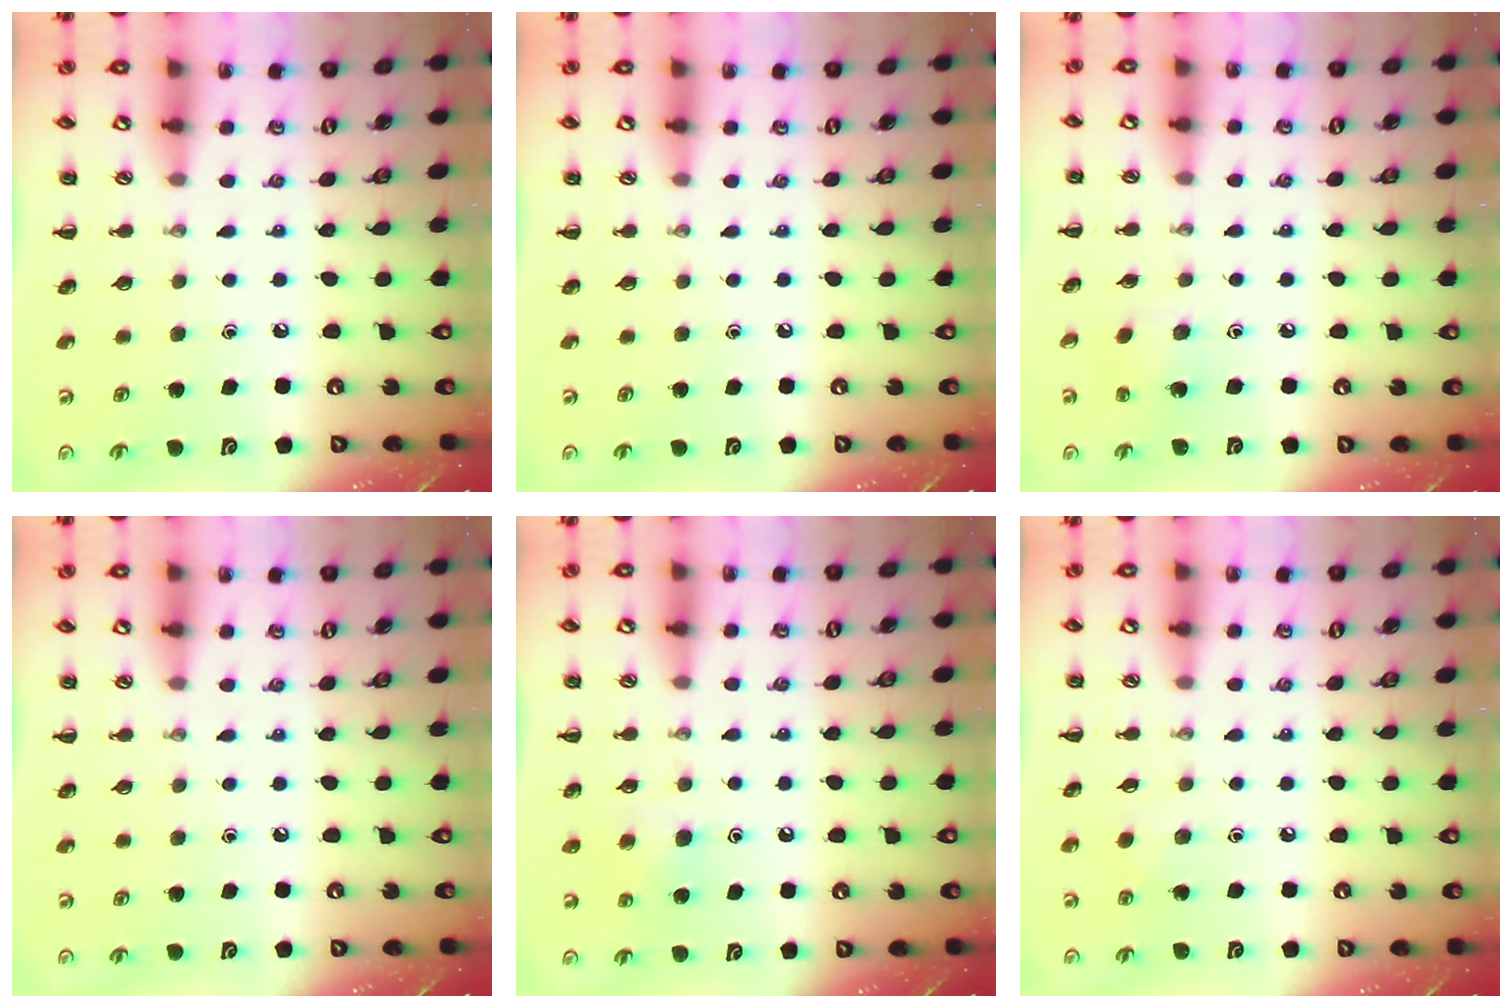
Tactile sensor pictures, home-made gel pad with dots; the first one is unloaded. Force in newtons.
{"total": 0.0}
{"total": 1.6, "press": 1.5, "slide": 0.6}
{"total": 0.0}
{"total": 4.2, "press": 4.0, "slide": 1.3}
{"total": 1.8, "press": 1.7, "slide": 0.6}